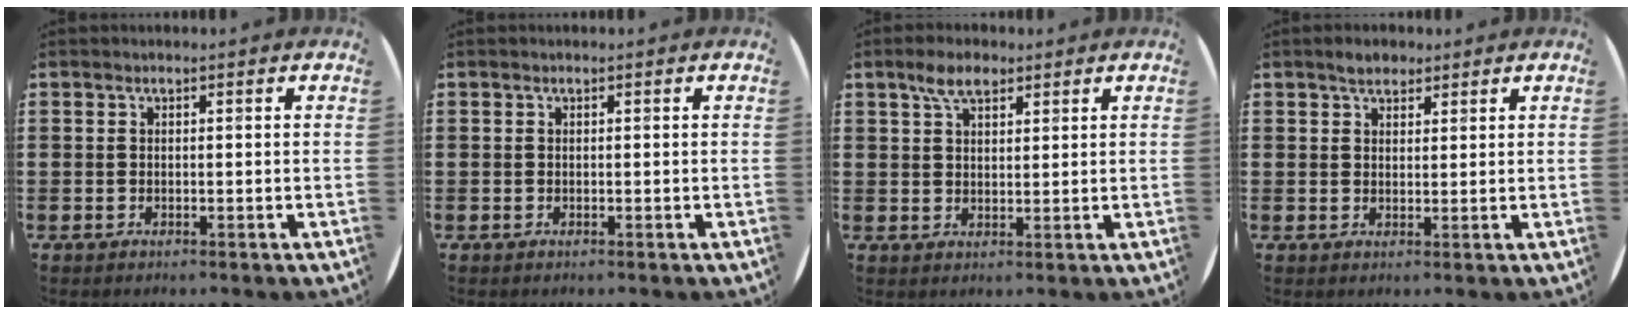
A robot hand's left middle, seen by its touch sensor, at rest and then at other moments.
{"total": 0.0}
{"total": 4.2, "force": [3.0, 1.8, 2.3], "torque": [-0.042, 0.003, 0.053]}
{"total": 2.3, "force": [1.9, 1.0, 0.6], "torque": [-0.006, 0.001, 0.035]}